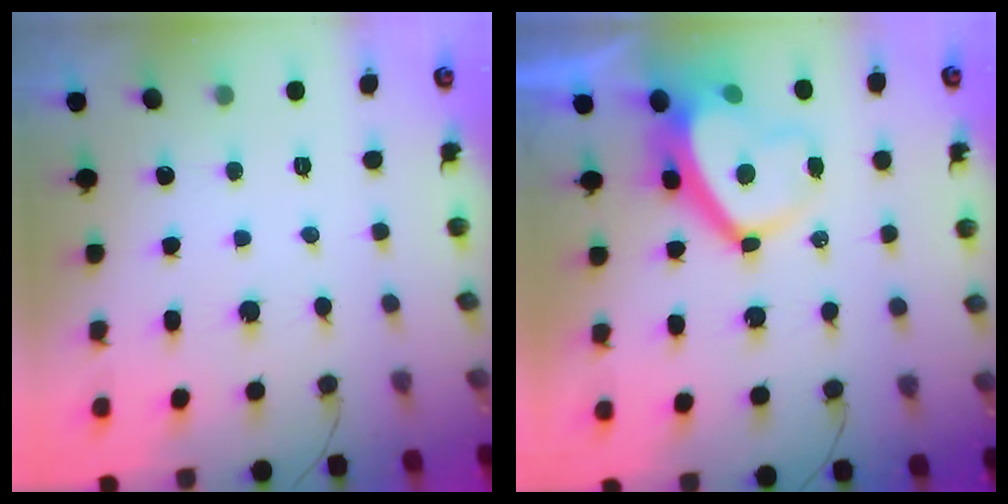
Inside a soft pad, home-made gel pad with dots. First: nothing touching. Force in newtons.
{"total": 9.3, "press": 9.3, "slide": 1.0}